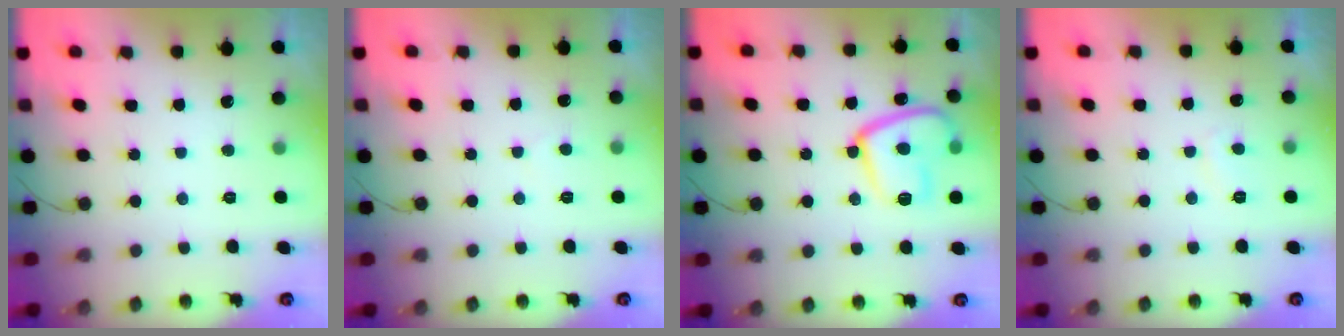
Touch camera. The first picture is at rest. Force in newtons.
{"total": 3.0, "press": 3.0, "slide": 0.3}
{"total": 16.0, "press": 15.9, "slide": 1.4}
{"total": 1.7, "press": 1.6, "slide": 0.6}